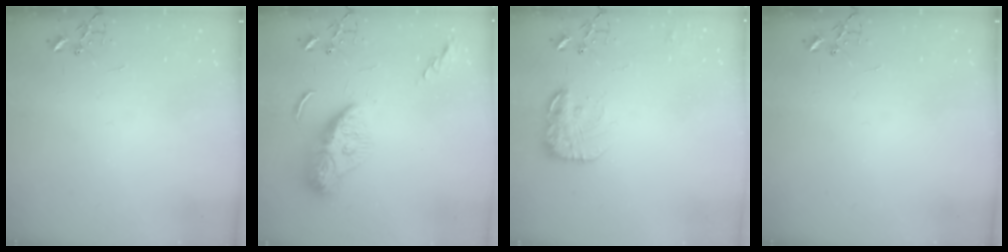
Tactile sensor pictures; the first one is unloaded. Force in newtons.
{"total": 11.6, "press": 11.6, "slide": 1.0}
{"total": 14.8, "press": 14.8, "slide": 0.8}
{"total": 0.0}